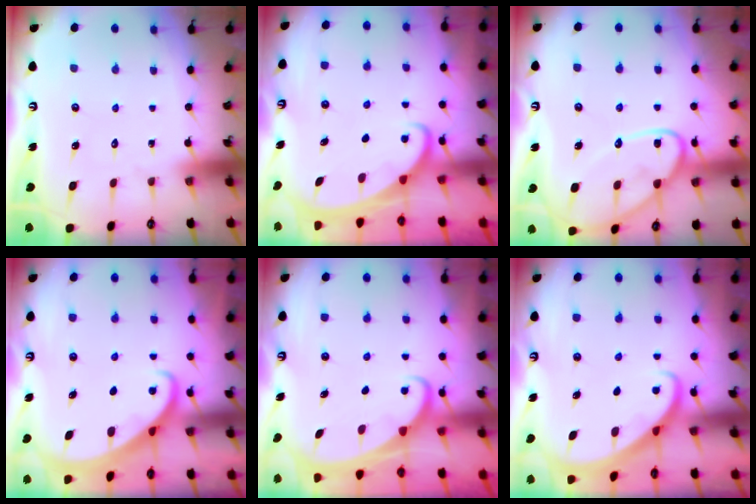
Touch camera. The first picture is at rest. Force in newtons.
{"total": 2.3, "press": 2.2, "slide": 0.3}
{"total": 13.9, "press": 13.8, "slide": 1.1}
{"total": 2.2, "press": 2.2, "slide": 0.3}
{"total": 1.9, "press": 1.9, "slide": 0.3}
{"total": 2.9, "press": 2.9, "slide": 0.2}